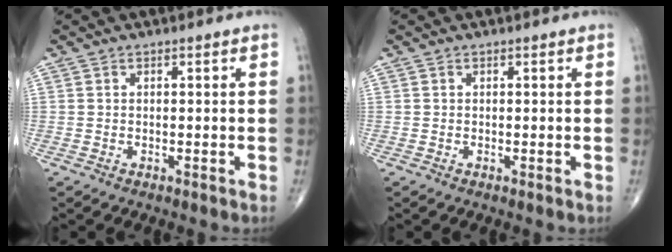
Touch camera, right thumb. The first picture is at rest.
{"total": 0.0}